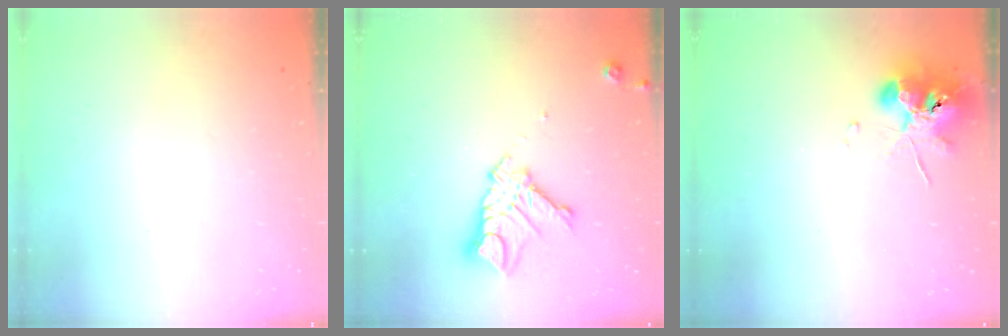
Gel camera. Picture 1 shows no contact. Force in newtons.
{"total": 12.5, "press": 12.5, "slide": 1.0}
{"total": 10.1, "press": 10.0, "slide": 1.4}